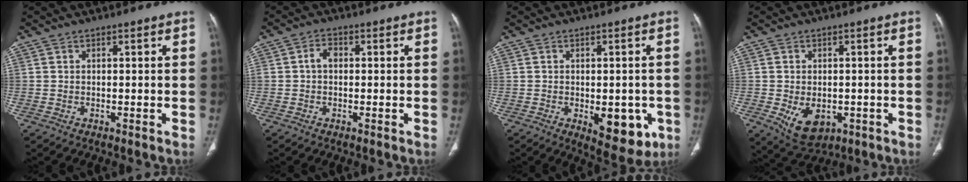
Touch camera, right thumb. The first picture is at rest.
{"total": 2.7, "force": [0.1, 1.9, 1.9], "torque": [-0.029, 0.011, -0.001]}
{"total": 10.0, "force": [-3.0, 5.2, 8.0], "torque": [-0.069, -0.002, -0.025]}
{"total": 7.6, "force": [-2.1, 5.1, 5.2], "torque": [-0.071, -0.002, -0.016]}